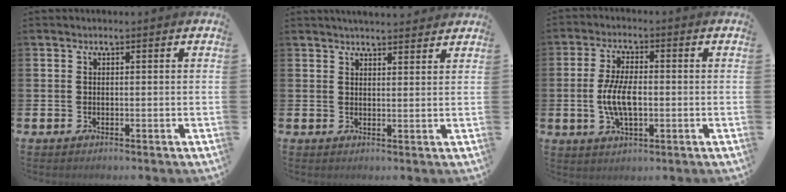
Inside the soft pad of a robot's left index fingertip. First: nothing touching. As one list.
[{"total": 3.2, "force": [3.2, 0.3, 0.2], "torque": [-0.006, -0.014, 0.058]}, {"total": 6.4, "force": [-0.5, 2.9, 5.7], "torque": [-0.119, -0.002, -0.015]}]